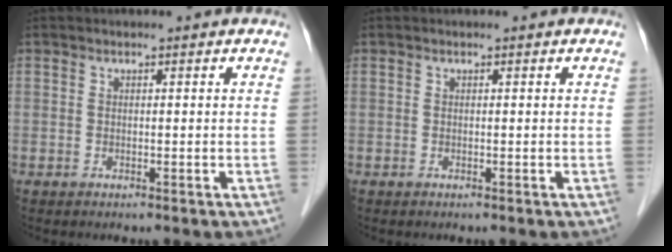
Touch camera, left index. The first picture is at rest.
{"total": 0.0}